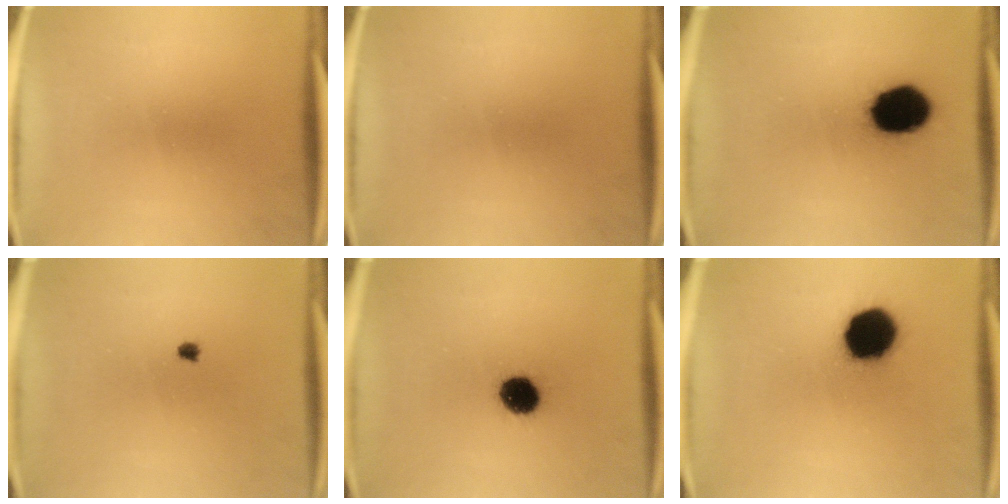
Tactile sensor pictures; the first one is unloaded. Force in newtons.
{"total": 0.0}
{"total": 15.8}
{"total": 0.6}
{"total": 8.1}
{"total": 16.2}